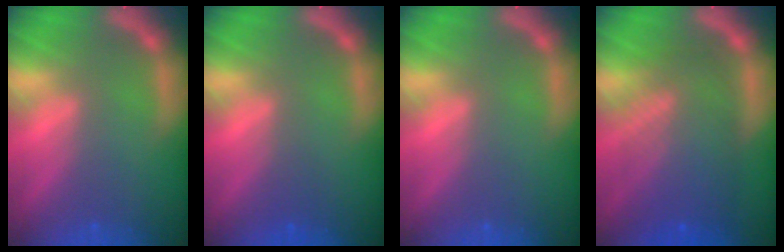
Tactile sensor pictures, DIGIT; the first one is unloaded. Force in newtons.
{"total": 1.0}
{"total": 0.0}
{"total": 9.0}